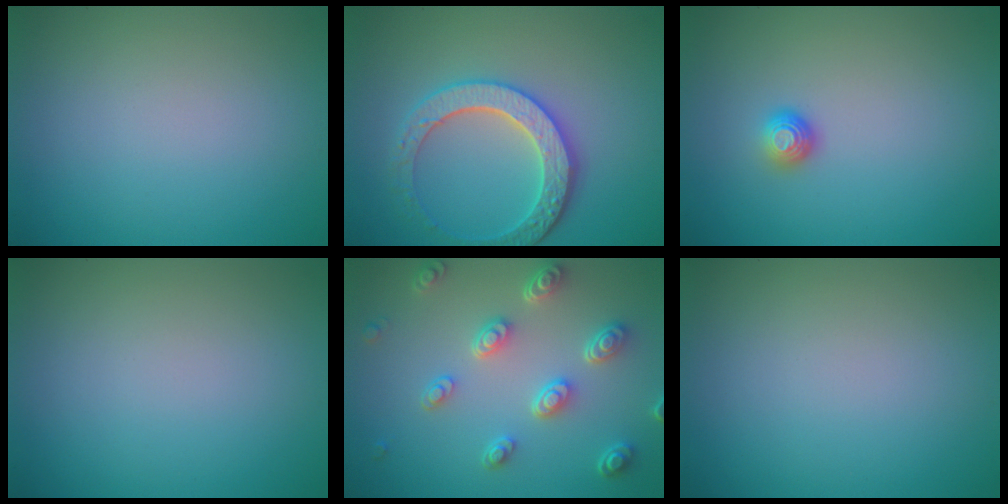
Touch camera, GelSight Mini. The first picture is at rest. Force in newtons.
{"total": 4.3, "press": 4.1, "slide": 1.5}
{"total": 1.3, "press": 1.0, "slide": 0.9}
{"total": 0.0}
{"total": 4.7, "press": 3.7, "slide": 2.9}
{"total": 0.0}